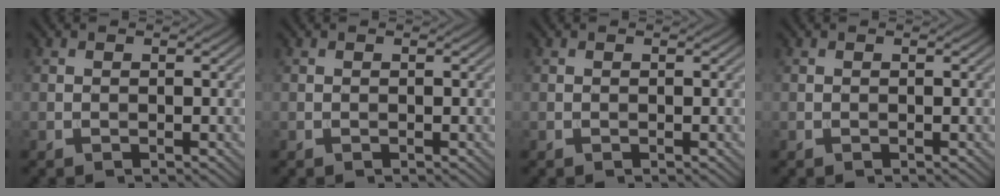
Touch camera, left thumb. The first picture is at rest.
{"total": 0.0}
{"total": 0.0}
{"total": 0.0}